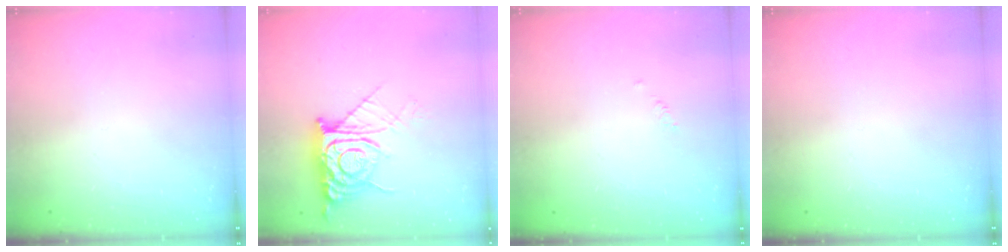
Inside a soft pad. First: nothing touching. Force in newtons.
{"total": 13.2, "press": 13.1, "slide": 1.6}
{"total": 2.8, "press": 2.7, "slide": 0.3}
{"total": 0.0}